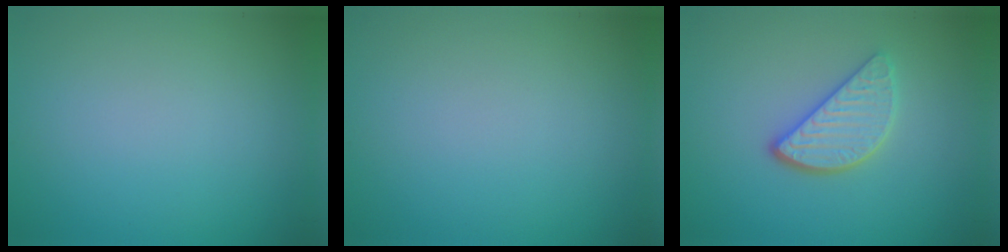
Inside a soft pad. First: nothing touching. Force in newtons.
{"total": 0.0}
{"total": 3.5, "press": 2.9, "slide": 1.9}